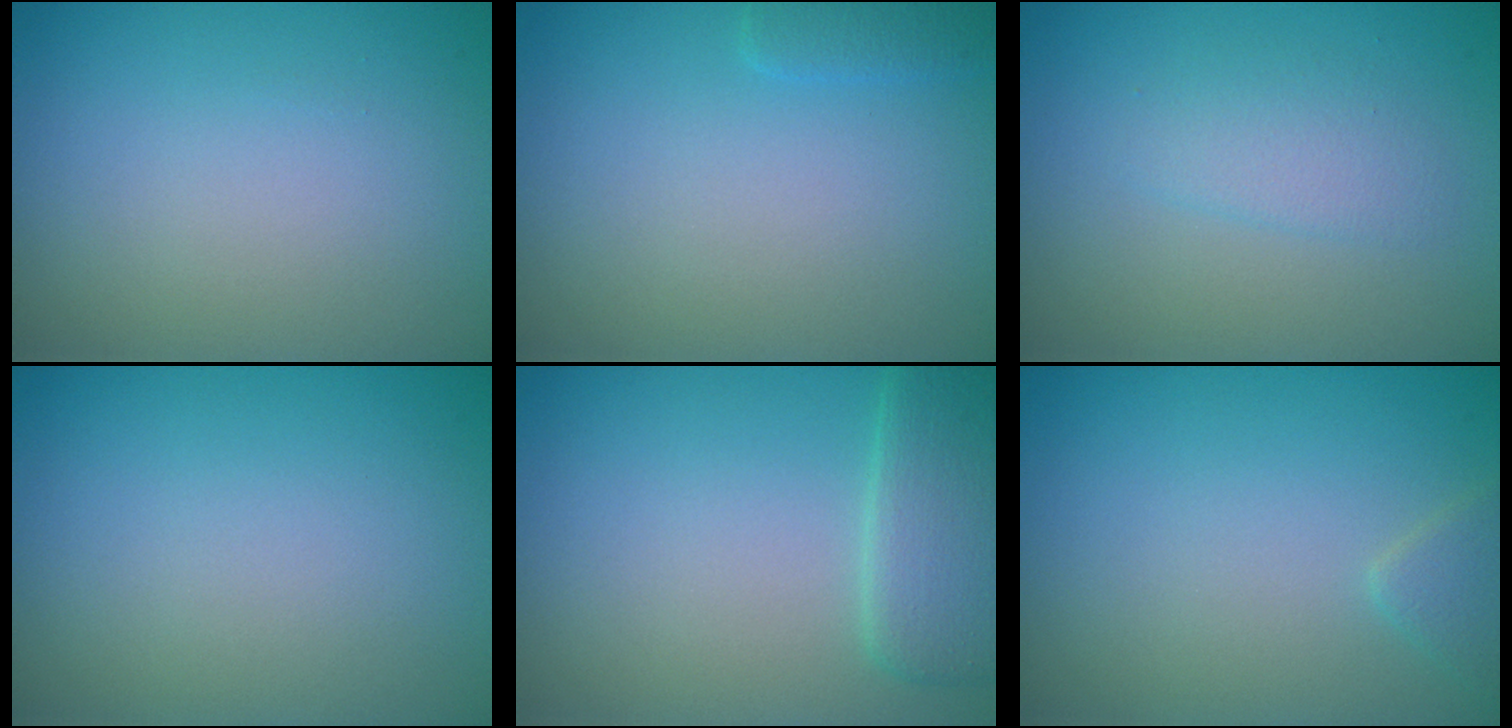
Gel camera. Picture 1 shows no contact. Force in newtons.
{"total": 1.0, "press": 1.0, "slide": 0.1}
{"total": 1.8, "press": 1.8, "slide": 0.1}
{"total": 0.0}
{"total": 3.4, "press": 2.9, "slide": 1.8}
{"total": 1.3, "press": 1.3, "slide": 0.1}